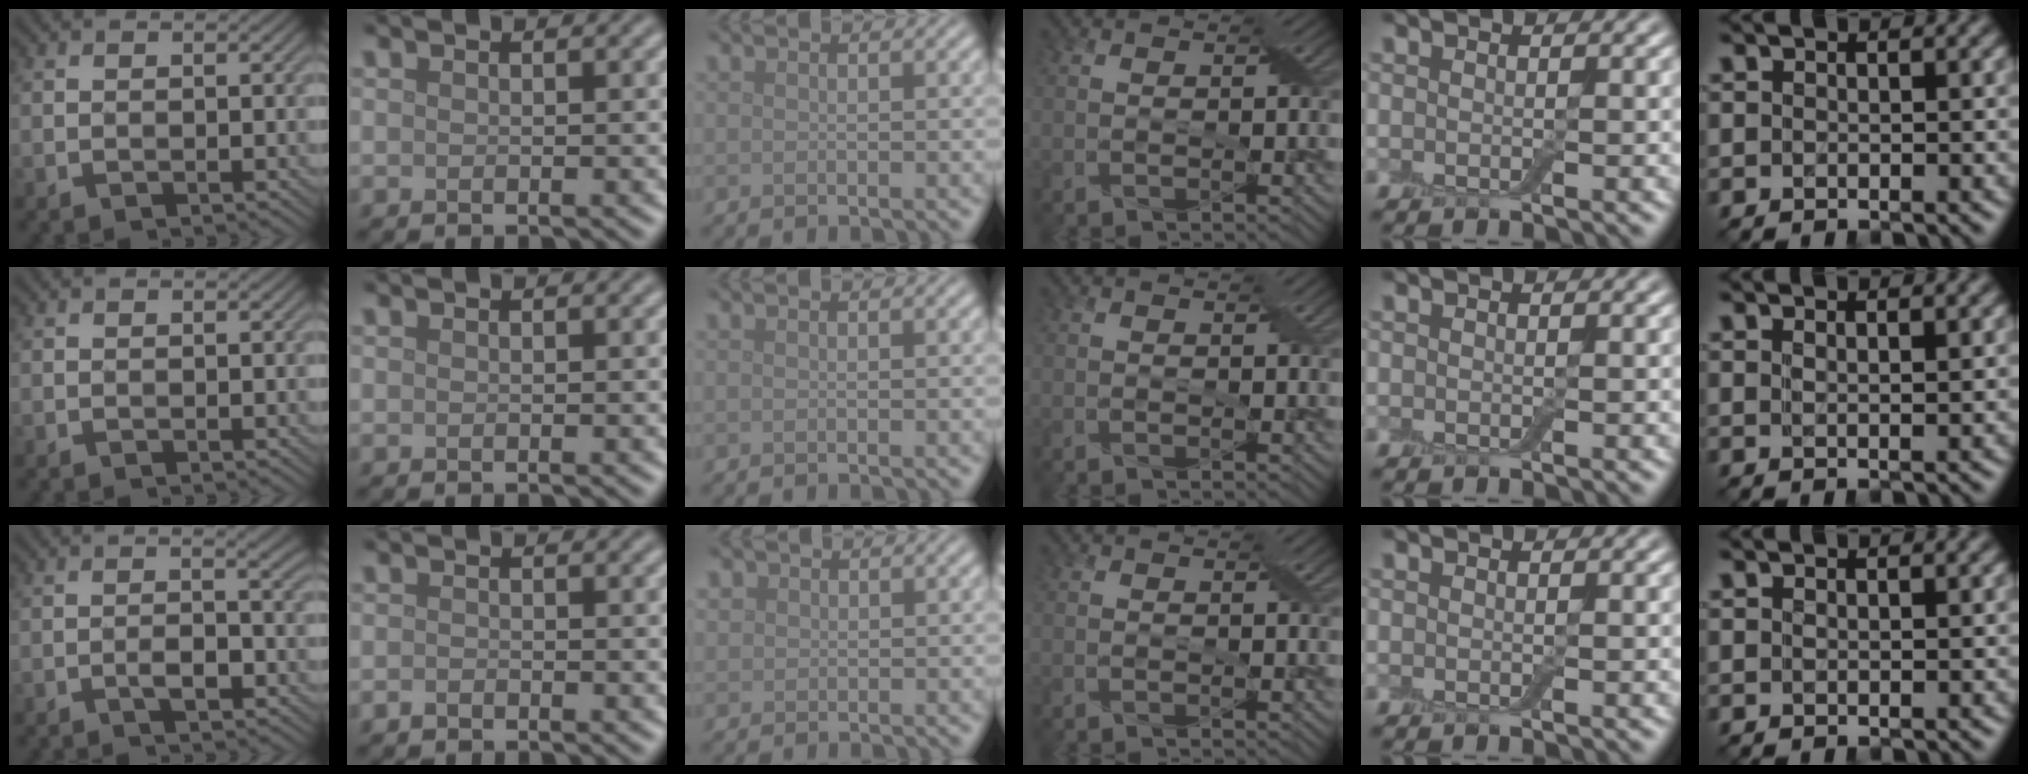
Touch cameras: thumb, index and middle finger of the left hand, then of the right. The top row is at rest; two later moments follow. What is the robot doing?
{"motion": "peel", "object": "adhesive wrap"}